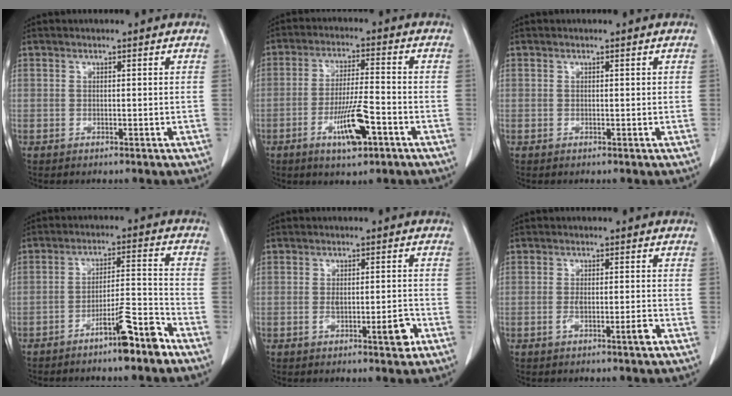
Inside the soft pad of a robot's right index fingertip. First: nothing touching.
{"total": 8.3, "force": [-3.9, 1.2, 7.3], "torque": [-0.137, -0.006, -0.064]}
{"total": 0.0}
{"total": 8.3, "force": [-5.8, 0.5, 5.9], "torque": [-0.094, 0.010, -0.096]}
{"total": 5.2, "force": [-2.0, 1.3, 4.6], "torque": [-0.072, 0.000, -0.026]}
{"total": 3.4, "force": [-1.5, 0.3, 3.0], "torque": [-0.053, -0.001, -0.025]}